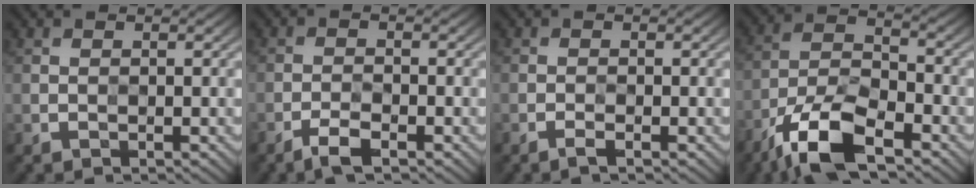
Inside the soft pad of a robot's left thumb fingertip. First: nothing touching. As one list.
[{"total": 2.8, "force": [-2.0, 0.6, 1.8], "torque": [-0.038, 0.001, -0.045]}, {"total": 1.0, "force": [-0.7, 0.0, 0.7], "torque": [-0.014, 0.001, -0.016]}, {"total": 11.8, "force": [-7.8, 4.2, 7.8], "torque": [-0.155, -0.006, -0.164]}]